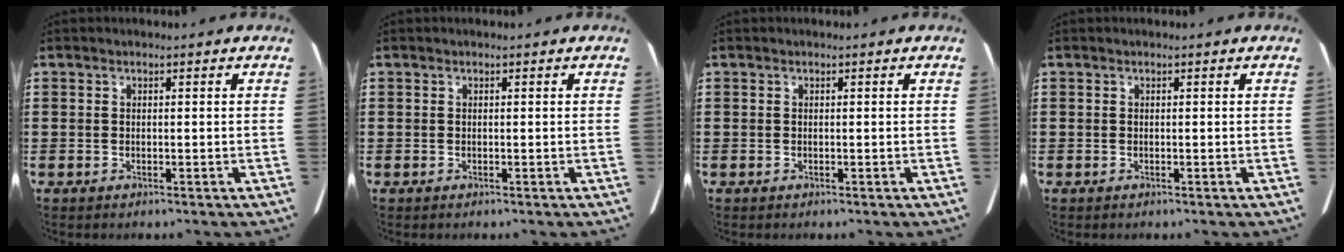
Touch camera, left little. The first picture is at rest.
{"total": 0.0}
{"total": 0.0}
{"total": 0.0}